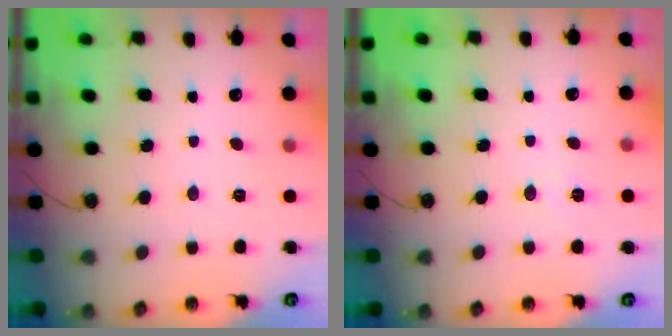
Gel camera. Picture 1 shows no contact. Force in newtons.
{"total": 5.9, "press": 4.0, "slide": 4.4}